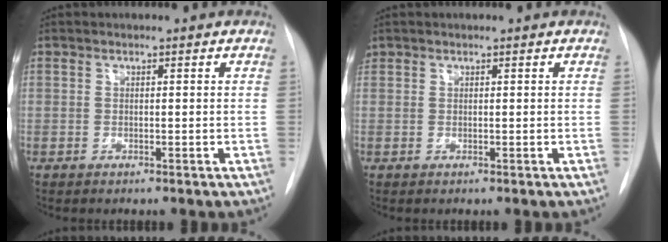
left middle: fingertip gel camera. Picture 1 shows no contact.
{"total": 0.5, "force": [0.4, 0.4, 0.0], "torque": [-0.002, 0.012, 0.008]}